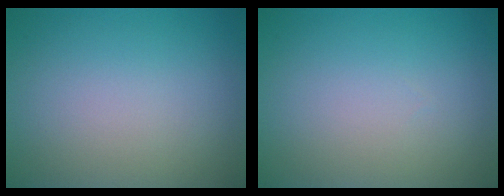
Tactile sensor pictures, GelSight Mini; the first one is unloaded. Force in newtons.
{"total": 0.0}